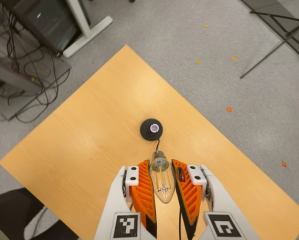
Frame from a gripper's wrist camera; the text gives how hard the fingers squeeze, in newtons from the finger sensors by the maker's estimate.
{"total": 20.1, "left": 22.6, "right": 17.6}